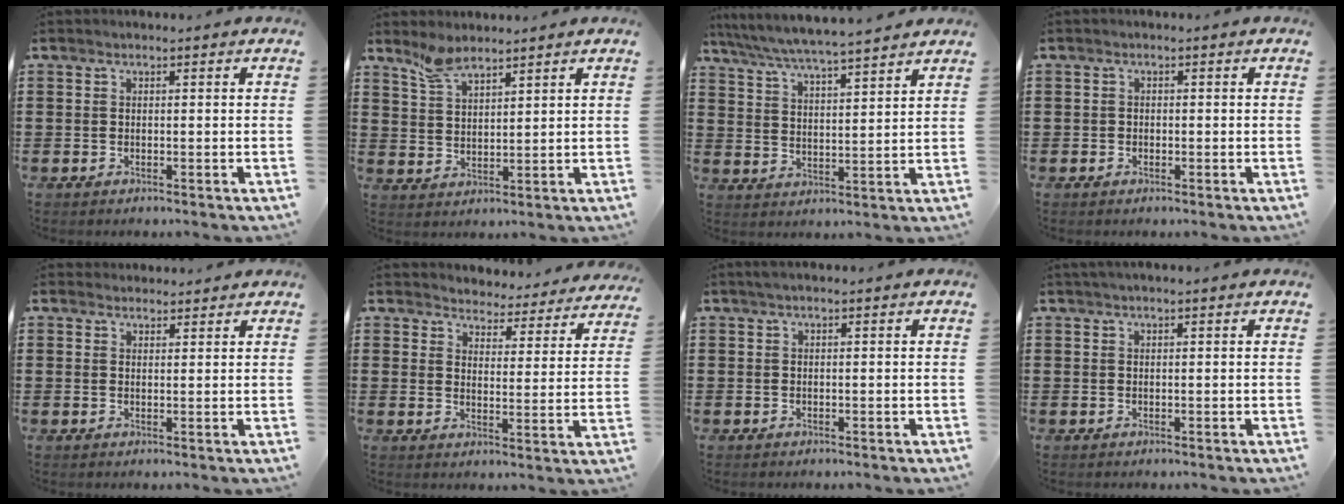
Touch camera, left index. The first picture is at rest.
{"total": 4.3, "force": [3.8, 1.2, 1.8], "torque": [-0.045, -0.004, 0.070]}
{"total": 5.3, "force": [5.0, -0.3, 1.6], "torque": [-0.053, -0.032, 0.084]}
{"total": 0.8, "force": [-0.4, 0.6, 0.1], "torque": [-0.004, 0.002, -0.010]}
{"total": 1.9, "force": [1.8, 0.6, -0.1], "torque": [-0.005, 0.001, 0.036]}
{"total": 4.2, "force": [4.2, 0.4, -0.3], "torque": [-0.013, -0.038, 0.068]}
{"total": 0.6, "force": [0.3, 0.0, 0.5], "torque": [-0.009, 0.000, 0.005]}
{"total": 0.8, "force": [0.5, 0.0, 0.7], "torque": [-0.013, 0.001, 0.010]}